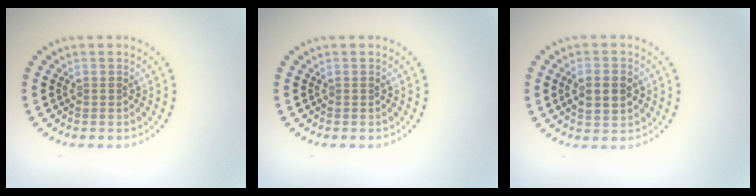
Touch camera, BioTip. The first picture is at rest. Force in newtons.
{"total": 0.0}
{"total": 2.9, "press": 2.9, "slide": 0.2}